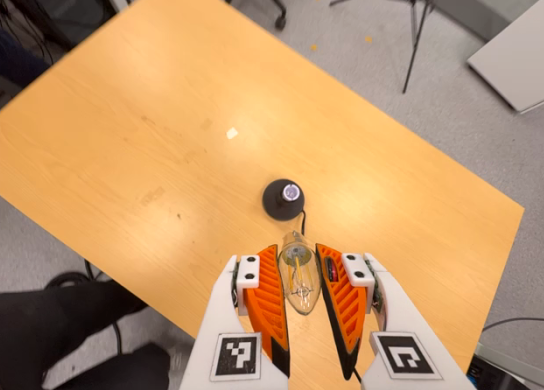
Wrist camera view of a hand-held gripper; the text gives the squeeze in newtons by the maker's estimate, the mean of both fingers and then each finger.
{"total": 11.2, "left": 10.7, "right": 11.6}